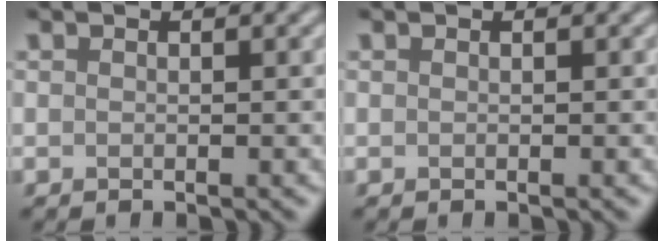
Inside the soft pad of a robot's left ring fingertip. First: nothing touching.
{"total": 0.0}